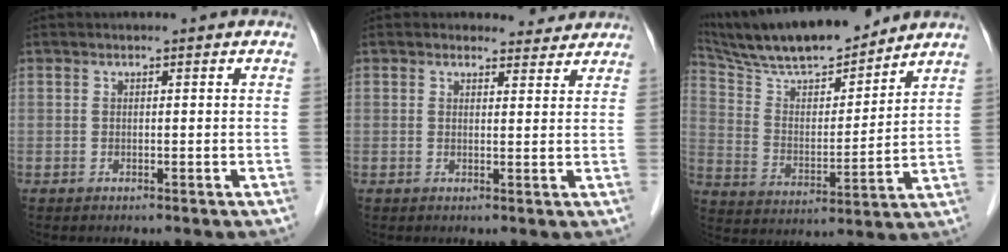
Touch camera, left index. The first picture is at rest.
{"total": 3.0, "force": [2.7, 1.1, -0.4], "torque": [0.005, -0.002, 0.027]}
{"total": 16.7, "force": [15.0, 2.6, 7.0], "torque": [-0.132, 0.007, 0.267]}